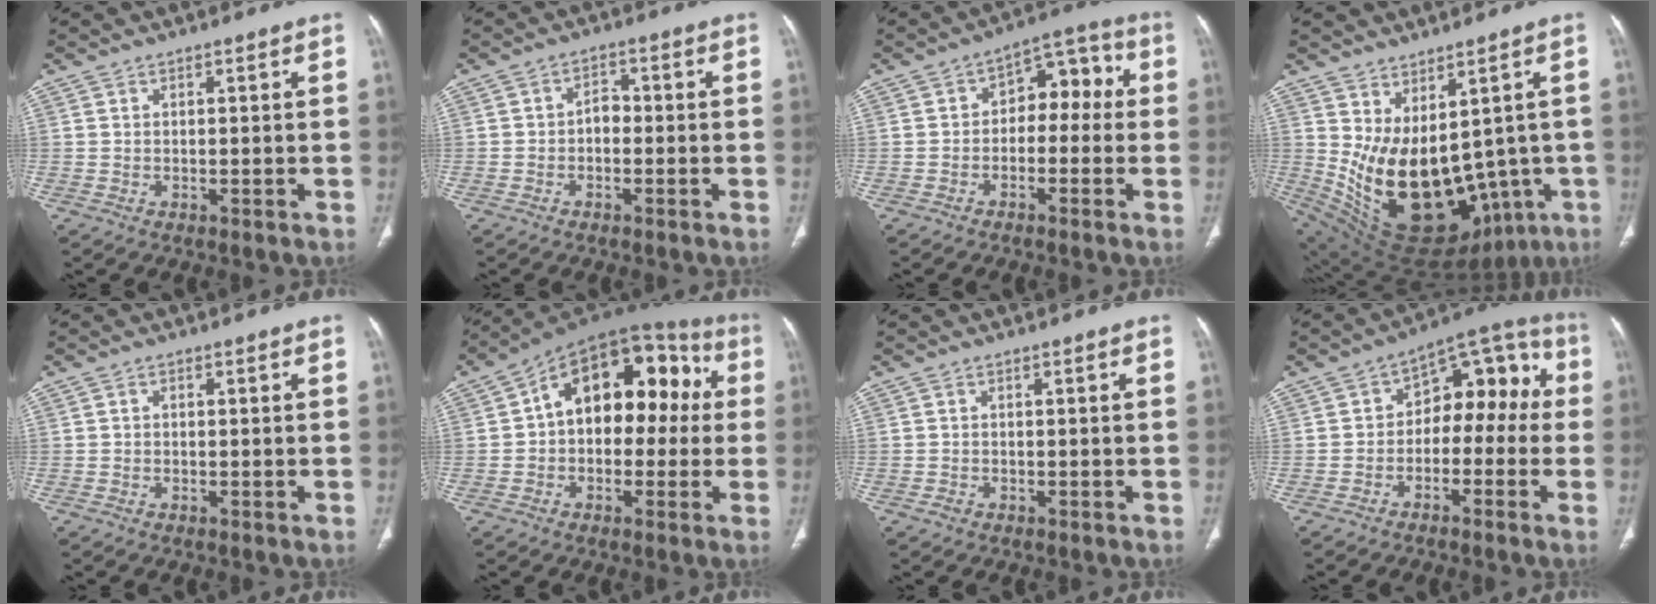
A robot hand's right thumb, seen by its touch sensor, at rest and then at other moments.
{"total": 2.9, "force": [-0.8, 2.1, 1.9], "torque": [-0.015, 0.017, -0.023]}
{"total": 9.1, "force": [-0.4, 6.1, 6.8], "torque": [-0.051, 0.048, -0.021]}
{"total": 22.0, "force": [-1.8, 13.4, 17.4], "torque": [-0.268, -0.028, 0.021]}
{"total": 0.7, "force": [-0.1, 0.6, 0.4], "torque": [-0.004, 0.002, -0.005]}
{"total": 18.9, "force": [2.0, 12.1, 14.4], "torque": [-0.156, 0.056, 0.017]}
{"total": 1.0, "force": [-0.6, 0.7, 0.3], "torque": [-0.006, 0.002, -0.013]}
{"total": 12.9, "force": [-1.3, 8.4, 9.7], "torque": [-0.078, 0.060, -0.035]}